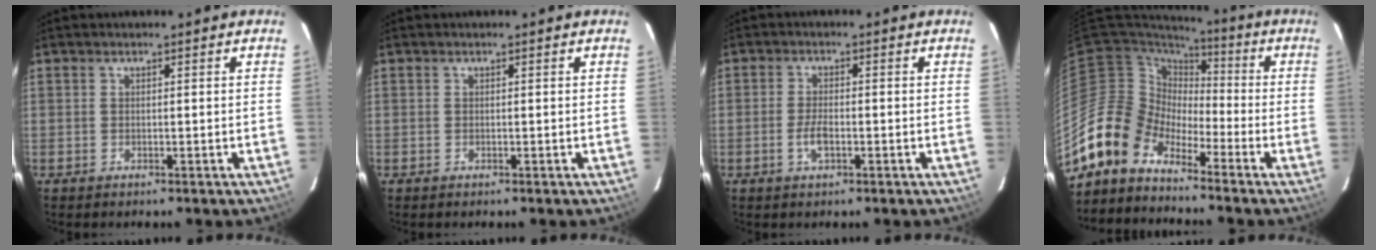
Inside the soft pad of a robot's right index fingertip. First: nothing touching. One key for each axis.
{"total": 0.0}
{"total": 3.4, "fx": -1.2, "fy": 1.3, "fz": 2.9, "tx": -0.063, "ty": -0.001, "tz": -0.024}
{"total": 10.1, "fx": -8.2, "fy": 5.8, "fz": 0.6, "tx": -0.021, "ty": 0.031, "tz": -0.169}